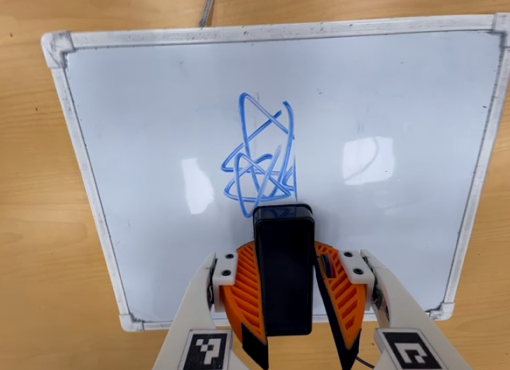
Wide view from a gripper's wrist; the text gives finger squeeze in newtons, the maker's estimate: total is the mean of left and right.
{"total": 7.9, "left": 7.6, "right": 8.1}